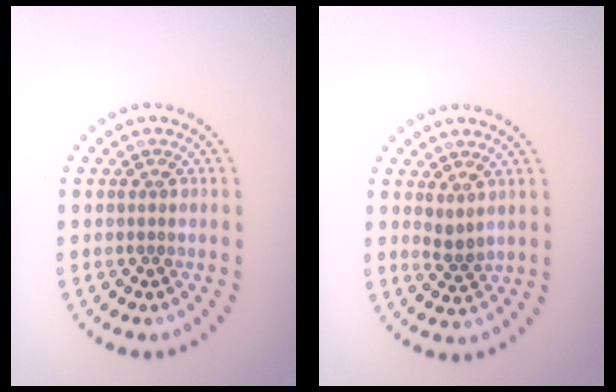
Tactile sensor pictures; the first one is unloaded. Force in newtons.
{"total": 1.3, "press": 1.0, "slide": 0.9}